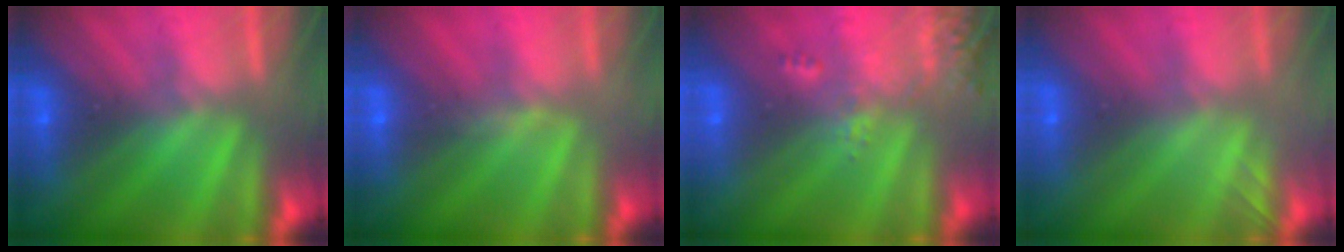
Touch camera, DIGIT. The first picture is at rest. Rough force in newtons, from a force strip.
{"total": 3.4}
{"total": 2.4}
{"total": 2.1}